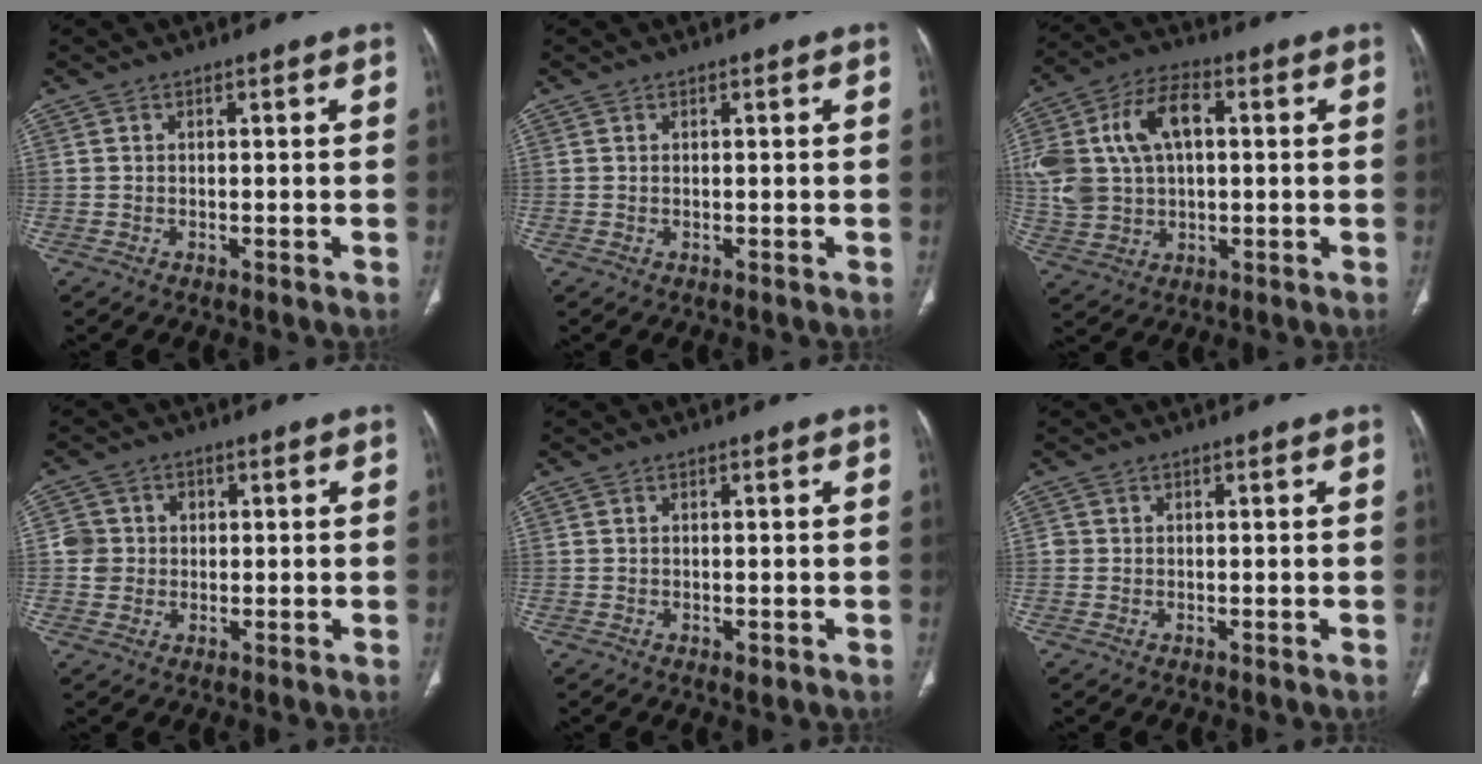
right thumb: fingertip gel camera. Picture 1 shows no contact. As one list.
[{"total": 0.0}, {"total": 17.9, "force": [3.3, 11.5, 13.3], "torque": [-0.277, 0.021, 0.062]}, {"total": 4.7, "force": [0.3, 4.6, 0.9], "torque": [0.010, 0.008, 0.003]}, {"total": 1.1, "force": [-0.4, 0.6, 0.9], "torque": [-0.014, -0.003, -0.002]}, {"total": 0.7, "force": [-0.1, 0.7, 0.1], "torque": [0.003, 0.004, -0.001]}]